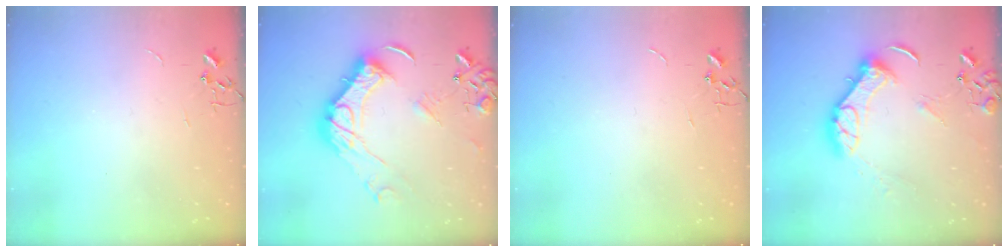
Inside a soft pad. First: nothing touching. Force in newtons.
{"total": 18.6, "press": 18.5, "slide": 1.9}
{"total": 0.0}
{"total": 12.9, "press": 12.8, "slide": 1.7}